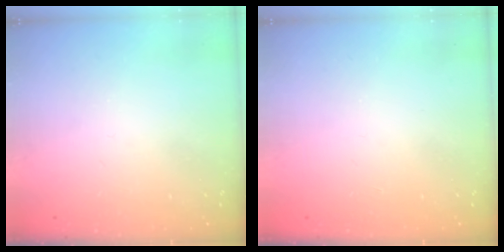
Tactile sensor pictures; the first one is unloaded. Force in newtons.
{"total": 1.0, "press": 0.9, "slide": 0.1}